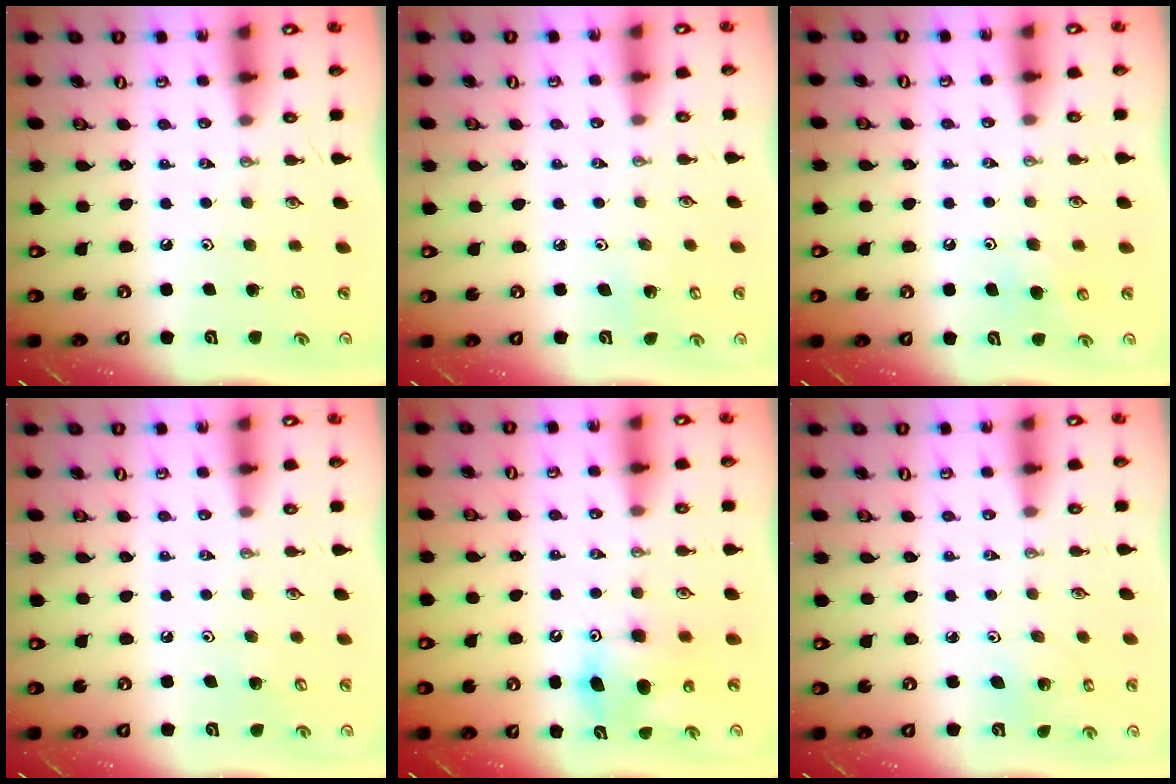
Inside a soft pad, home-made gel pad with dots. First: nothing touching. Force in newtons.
{"total": 2.8, "press": 2.8, "slide": 0.2}
{"total": 5.9, "press": 5.7, "slide": 1.6}
{"total": 4.0, "press": 4.0, "slide": 0.2}
{"total": 8.0, "press": 8.0, "slide": 0.3}
{"total": 2.1, "press": 2.1, "slide": 0.1}